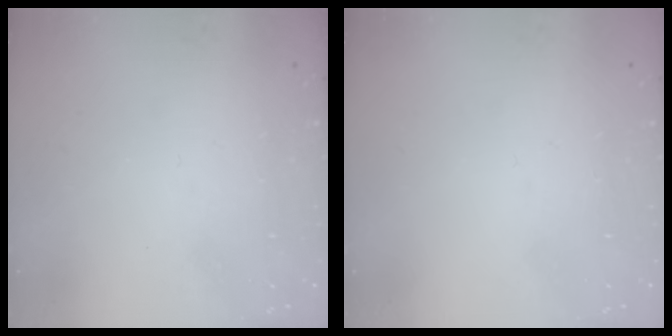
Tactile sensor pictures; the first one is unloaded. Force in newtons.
{"total": 0.0}